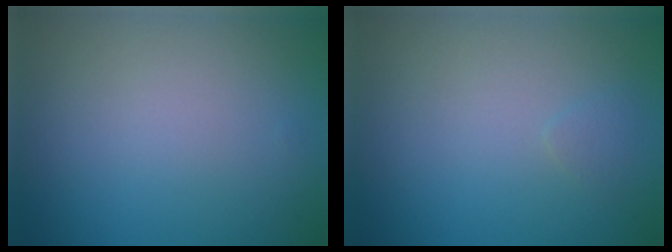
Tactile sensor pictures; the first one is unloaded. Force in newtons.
{"total": 0.6, "press": 0.6, "slide": 0.1}